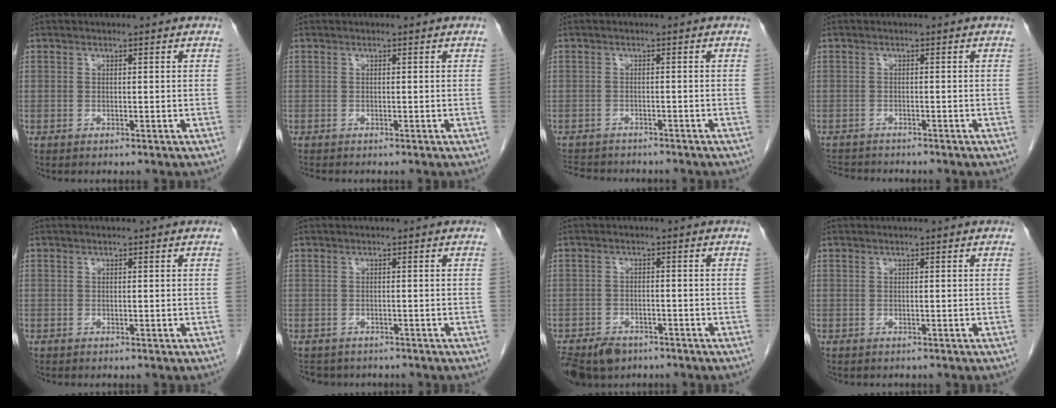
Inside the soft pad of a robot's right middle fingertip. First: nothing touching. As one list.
[{"total": 0.9, "force": [-0.8, 0.1, 0.3], "torque": [-0.008, -0.002, -0.014]}, {"total": 8.8, "force": [-7.8, 2.8, 2.8], "torque": [-0.058, -0.004, -0.107]}, {"total": 5.8, "force": [-5.5, 1.1, 1.6], "torque": [-0.026, -0.007, -0.084]}, {"total": 0.0}, {"total": 5.7, "force": [-5.0, 2.6, 1.1], "torque": [-0.014, 0.000, -0.063]}, {"total": 9.2, "force": [-6.6, 5.2, 3.6], "torque": [-0.084, -0.013, -0.102]}, {"total": 0.6, "force": [-0.5, 0.3, 0.1], "torque": [-0.008, 0.001, -0.008]}]